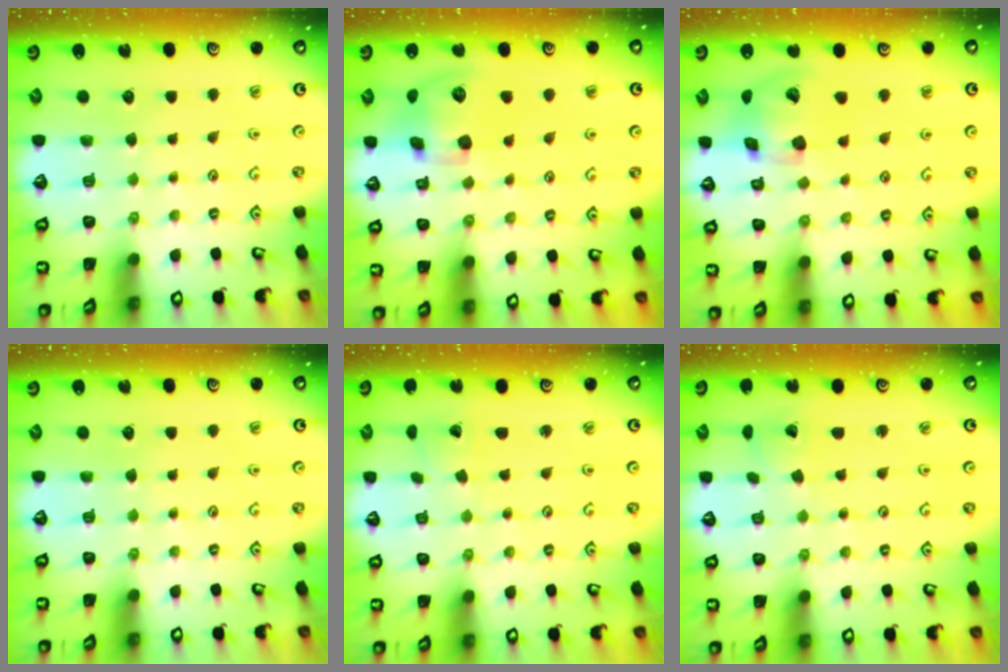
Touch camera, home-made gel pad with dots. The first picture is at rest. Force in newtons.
{"total": 13.4, "press": 13.2, "slide": 2.0}
{"total": 14.7, "press": 14.5, "slide": 2.3}
{"total": 0.0}
{"total": 1.3, "press": 1.3, "slide": 0.1}
{"total": 2.0, "press": 2.0, "slide": 0.3}